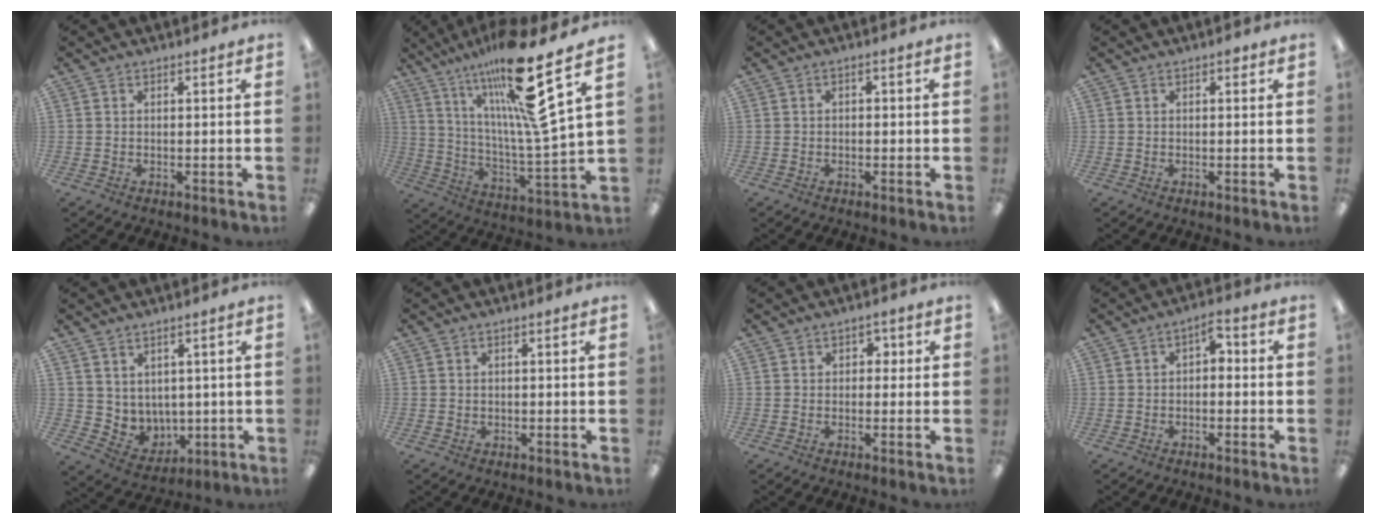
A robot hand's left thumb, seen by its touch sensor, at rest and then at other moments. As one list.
[{"total": 23.6, "force": [15.6, 3.6, 17.4], "torque": [-0.302, -0.088, 0.238]}, {"total": 1.0, "force": [-0.6, 0.7, 0.5], "torque": [-0.010, 0.005, -0.013]}, {"total": 0.7, "force": [0.3, 0.5, 0.5], "torque": [-0.002, 0.000, 0.003]}, {"total": 5.3, "force": [3.7, 3.7, -0.1], "torque": [-0.017, -0.034, 0.078]}, {"total": 0.7, "force": [0.1, 0.7, -0.1], "torque": [0.000, 0.005, -0.001]}, {"total": 2.1, "force": [0.2, 1.8, 1.1], "torque": [-0.014, 0.007, -0.003]}, {"total": 3.3, "force": [-0.3, 2.3, 2.3], "torque": [-0.030, 0.006, -0.012]}]